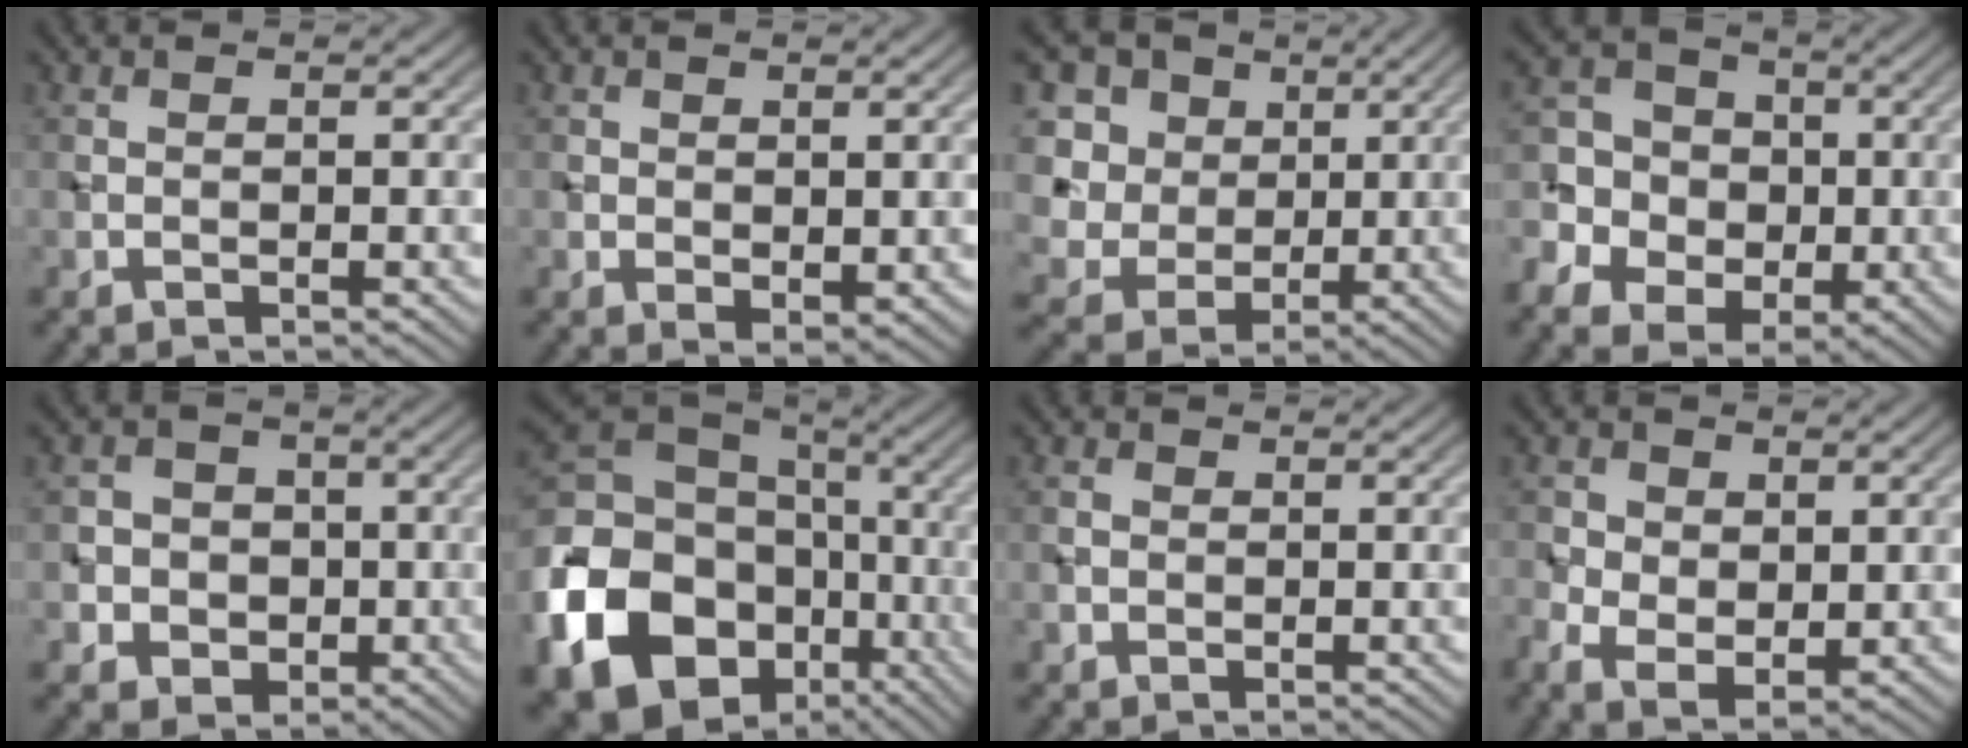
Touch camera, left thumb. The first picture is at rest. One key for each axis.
{"total": 1.9, "fx": 0.6, "fy": 1.2, "fz": 1.3, "tx": -0.023, "ty": -0.011, "tz": 0.015}
{"total": 11.7, "fx": 3.7, "fy": 9.6, "fz": 5.6, "tx": -0.196, "ty": 0.028, "tz": 0.065}
{"total": 8.9, "fx": -2.3, "fy": 7.7, "fz": 3.8, "tx": -0.100, "ty": -0.005, "tz": -0.061}
{"total": 6.9, "fx": -1.4, "fy": 6.6, "fz": 1.8, "tx": -0.054, "ty": 0.002, "tz": -0.050}
{"total": 22.9, "fx": -8.9, "fy": 17.7, "fz": 11.5, "tx": -0.305, "ty": -0.062, "tz": -0.156}
{"total": 1.5, "fx": -0.1, "fy": 1.3, "fz": 0.8, "tx": -0.020, "ty": 0.000, "tz": -0.005}
{"total": 5.5, "fx": 0.0, "fy": 4.0, "fz": 3.7, "tx": -0.086, "ty": -0.008, "tz": 0.003}